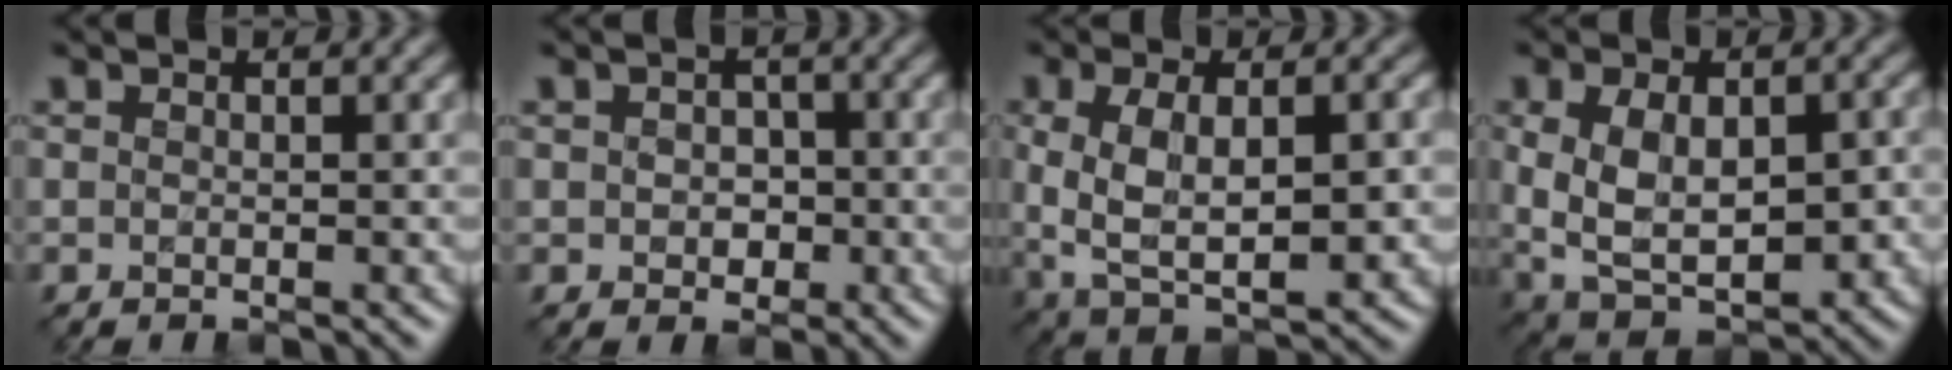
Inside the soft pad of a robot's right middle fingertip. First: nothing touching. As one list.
[{"total": 2.2, "force": [-0.2, 1.9, 1.1], "torque": [-0.015, -0.004, -0.005]}, {"total": 7.5, "force": [-0.3, 3.7, 6.5], "torque": [-0.130, -0.010, 0.000]}, {"total": 8.2, "force": [-0.3, 4.8, 6.6], "torque": [-0.124, -0.013, 0.004]}]